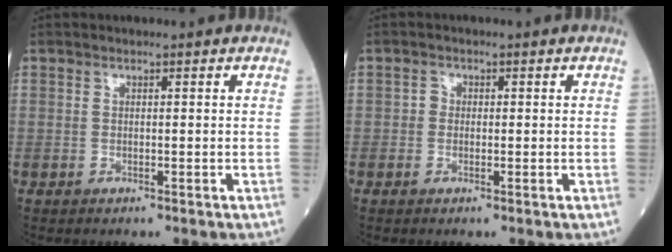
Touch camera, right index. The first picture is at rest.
{"total": 1.1, "force": [0.0, 1.0, 0.4], "torque": [-0.003, 0.003, -0.004]}